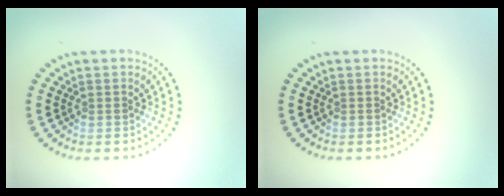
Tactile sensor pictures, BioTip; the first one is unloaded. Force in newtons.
{"total": 0.0}